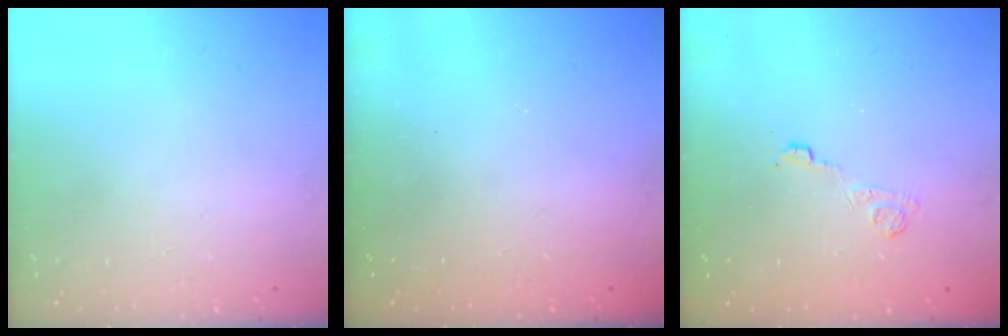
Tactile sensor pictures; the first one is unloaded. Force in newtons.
{"total": 2.3, "press": 2.2, "slide": 0.7}
{"total": 3.7, "press": 3.4, "slide": 1.4}